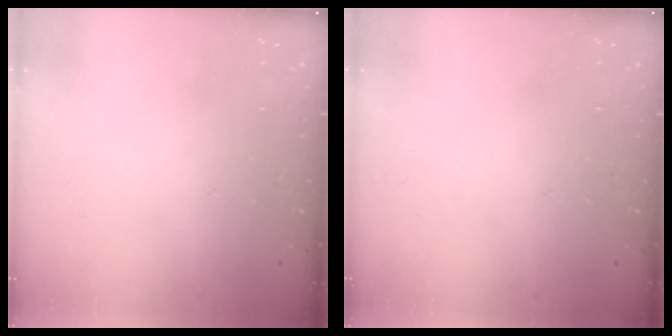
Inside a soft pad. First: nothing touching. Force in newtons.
{"total": 0.0}